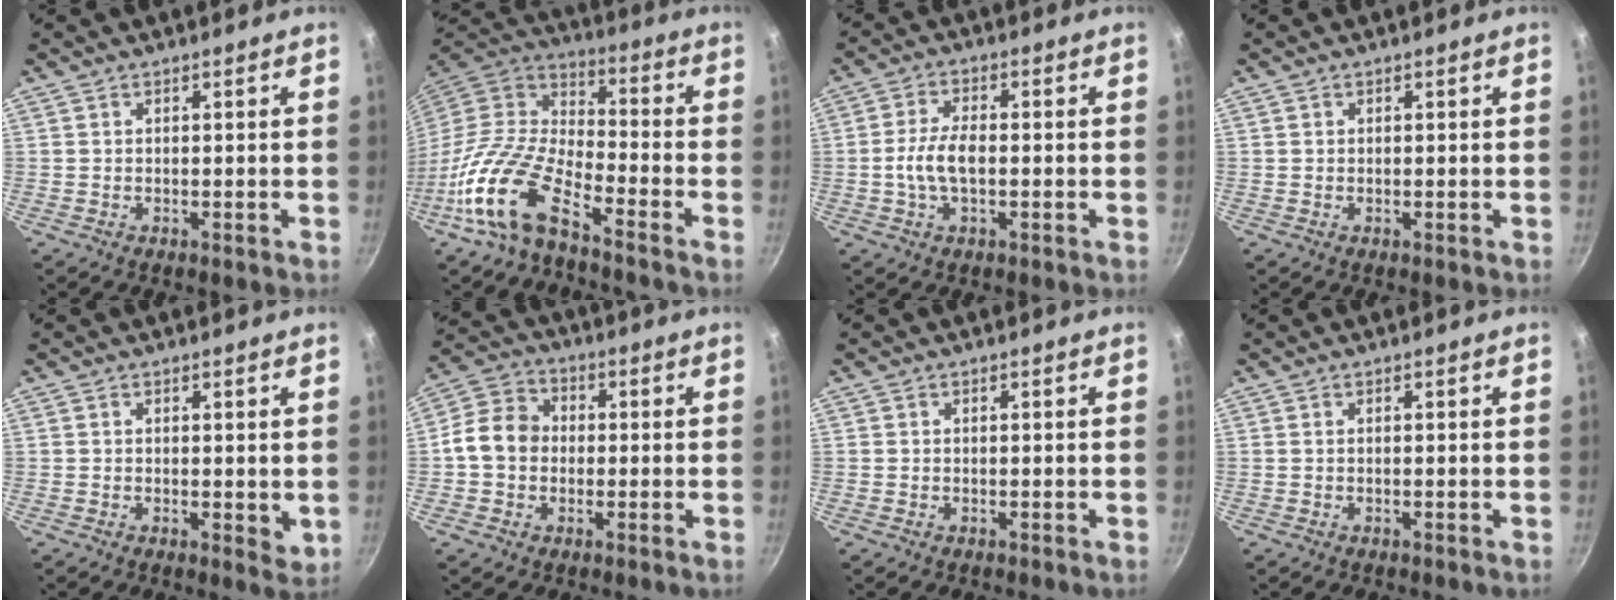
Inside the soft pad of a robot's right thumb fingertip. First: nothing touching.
{"total": 15.6, "force": [-9.6, 6.1, 10.6], "torque": [-0.194, 0.071, -0.206]}
{"total": 6.3, "force": [-0.8, 3.0, 5.5], "torque": [-0.108, 0.014, -0.022]}
{"total": 0.5, "force": [0.3, 0.4, 0.1], "torque": [0.001, 0.001, 0.002]}
{"total": 2.6, "force": [0.3, 1.2, 2.3], "torque": [-0.032, -0.007, 0.004]}
{"total": 8.1, "force": [-0.6, 6.8, 4.4], "torque": [-0.052, 0.019, -0.030]}
{"total": 0.0}
{"total": 0.0}